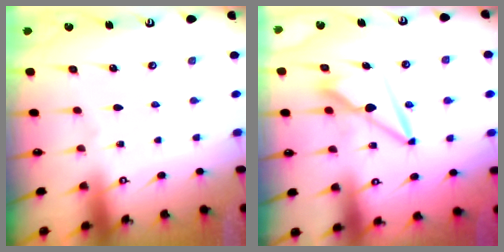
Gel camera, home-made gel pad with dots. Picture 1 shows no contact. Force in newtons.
{"total": 8.2, "press": 8.2, "slide": 0.7}